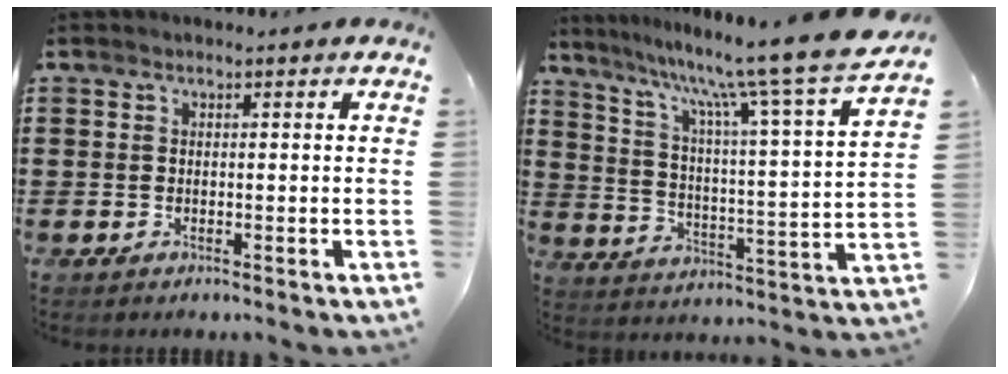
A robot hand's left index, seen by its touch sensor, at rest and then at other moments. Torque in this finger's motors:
{"motor_torque": [2.14, 0.00, 0.39, 0.11]}